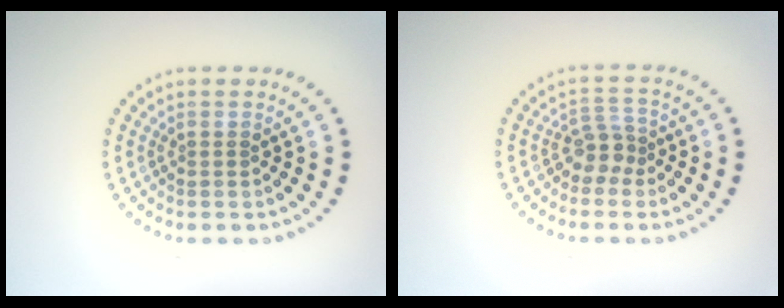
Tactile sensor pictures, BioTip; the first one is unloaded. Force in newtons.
{"total": 2.2, "press": 1.7, "slide": 1.4}